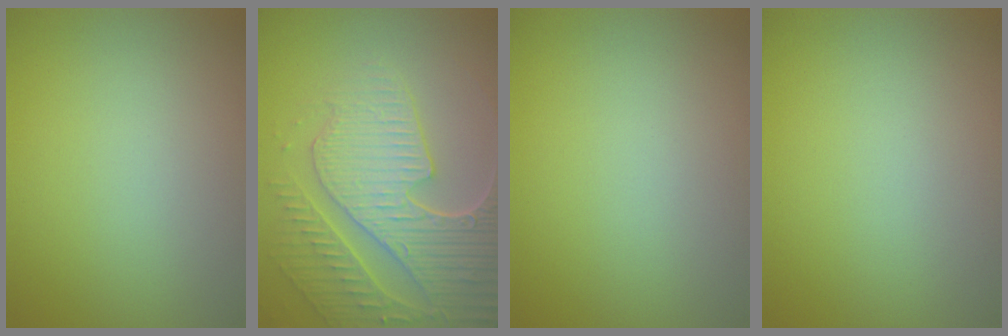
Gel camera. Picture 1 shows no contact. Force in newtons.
{"total": 8.7, "press": 6.2, "slide": 6.1}
{"total": 0.0}
{"total": 0.0}